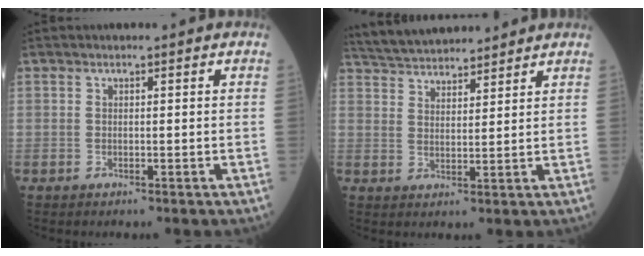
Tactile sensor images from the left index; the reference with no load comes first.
{"total": 11.4, "force": [10.7, 1.9, 3.3], "torque": [-0.063, 0.029, 0.179]}